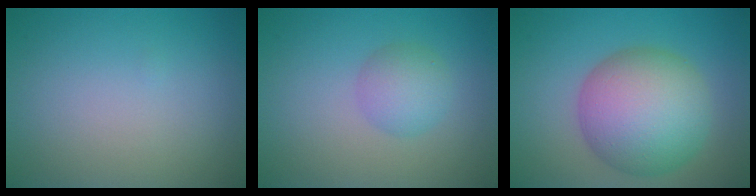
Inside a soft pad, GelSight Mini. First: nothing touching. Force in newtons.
{"total": 2.7, "press": 2.7, "slide": 0.1}
{"total": 9.7, "press": 9.7, "slide": 0.4}